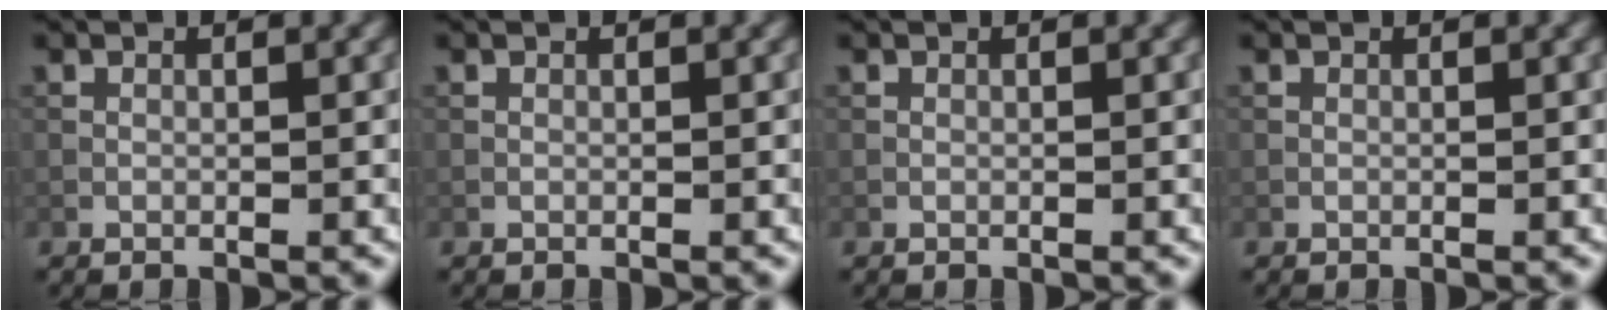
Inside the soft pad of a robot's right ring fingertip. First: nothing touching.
{"total": 0.0}
{"total": 0.0}
{"total": 0.0}